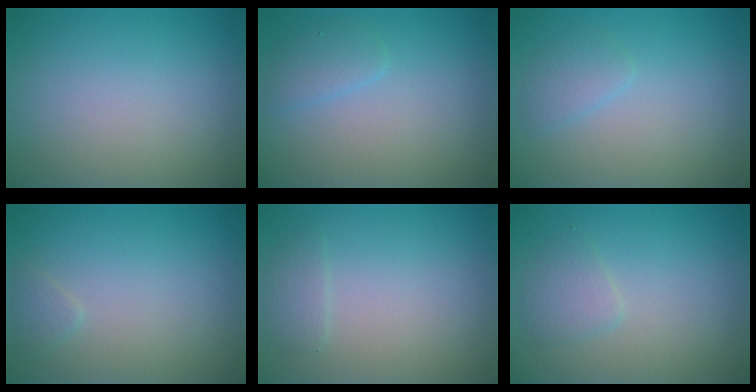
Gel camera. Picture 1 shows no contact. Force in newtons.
{"total": 1.4, "press": 1.4, "slide": 0.1}
{"total": 1.3, "press": 1.3, "slide": 0.1}
{"total": 0.8, "press": 0.8, "slide": 0.0}
{"total": 1.1, "press": 1.1, "slide": 0.2}
{"total": 1.6, "press": 1.6, "slide": 0.1}